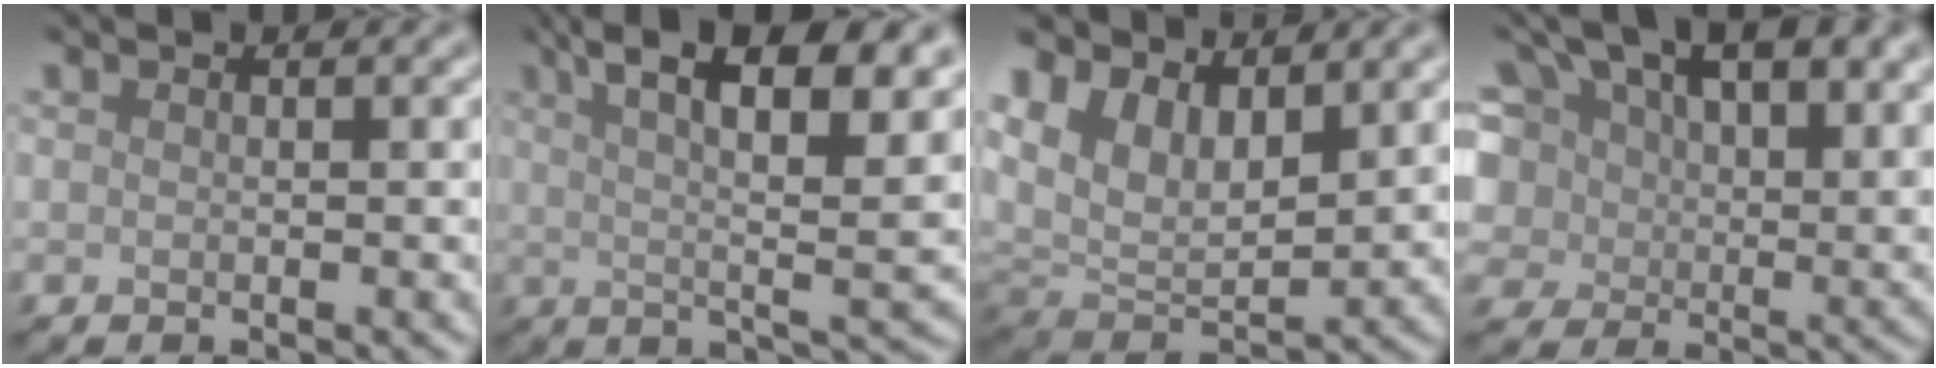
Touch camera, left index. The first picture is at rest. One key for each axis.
{"total": 14.4, "fx": 6.6, "fy": 4.4, "fz": 12.0, "tx": -0.157, "ty": 0.020, "tz": 0.088}
{"total": 7.4, "fx": 3.3, "fy": 4.8, "fz": 4.6, "tx": -0.092, "ty": -0.018, "tz": 0.065}
{"total": 16.7, "fx": 8.9, "fy": 8.4, "fz": 11.4, "tx": -0.197, "ty": 0.044, "tz": 0.115}